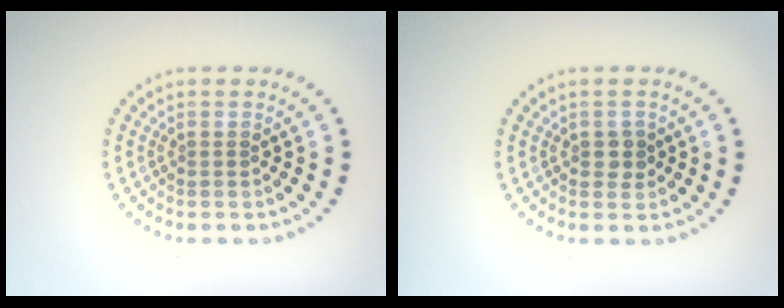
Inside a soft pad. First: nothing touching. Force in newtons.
{"total": 1.3, "press": 1.3, "slide": 0.3}